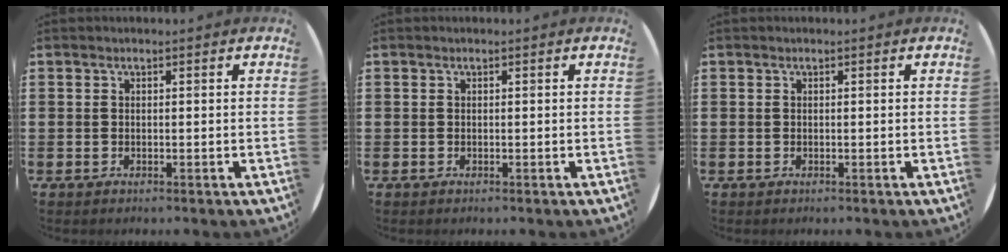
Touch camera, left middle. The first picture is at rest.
{"total": 0.0}
{"total": 0.0}